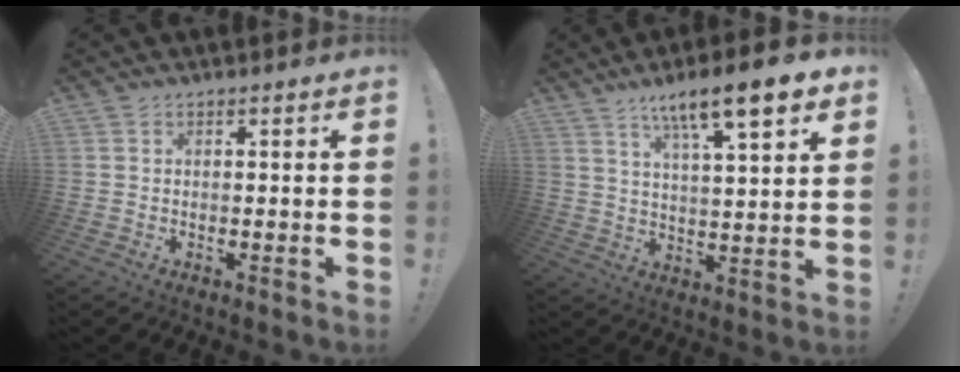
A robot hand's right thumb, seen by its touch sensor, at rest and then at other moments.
{"total": 13.2, "force": [8.5, 1.8, 9.9], "torque": [-0.166, -0.044, 0.134]}